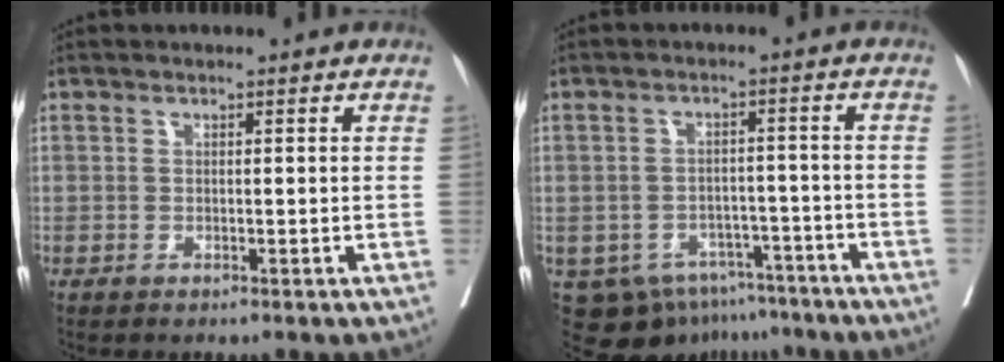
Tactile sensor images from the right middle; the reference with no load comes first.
{"total": 10.8, "force": [-7.7, 6.9, 3.1], "torque": [-0.045, 0.013, -0.096]}